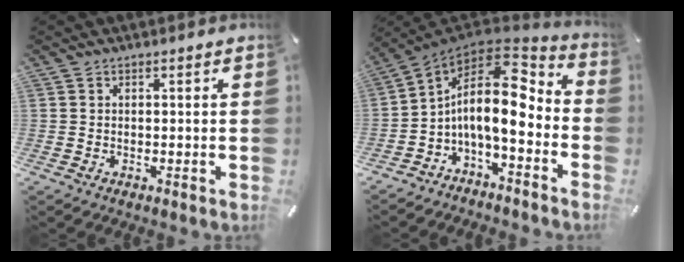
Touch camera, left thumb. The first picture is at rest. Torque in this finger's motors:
{"motor_torque": [0.27, 1.35, 1.48, 1.29, 0.19]}